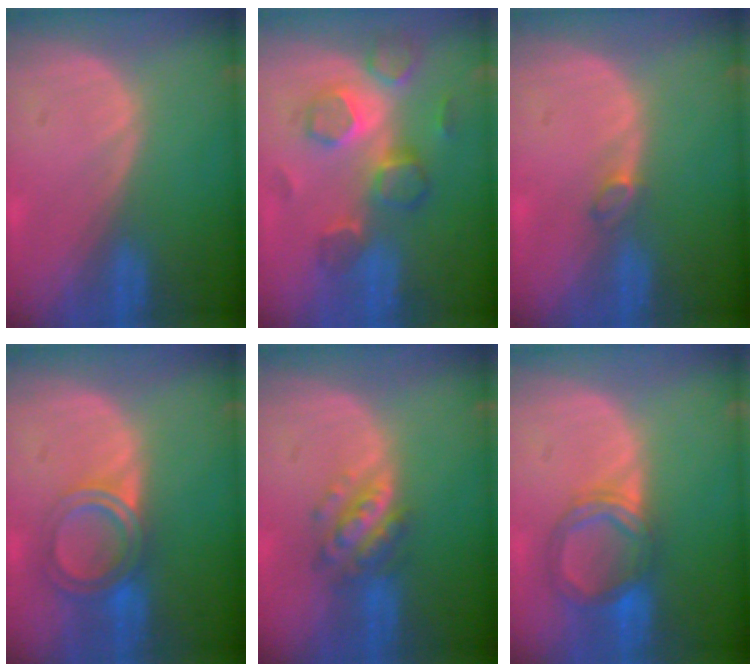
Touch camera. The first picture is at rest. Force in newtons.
{"total": 9.0, "press": 7.8, "slide": 4.4}
{"total": 1.4, "press": 1.3, "slide": 0.3}
{"total": 6.2, "press": 5.2, "slide": 3.3}
{"total": 5.9, "press": 5.3, "slide": 2.7}
{"total": 5.6, "press": 5.6, "slide": 0.4}